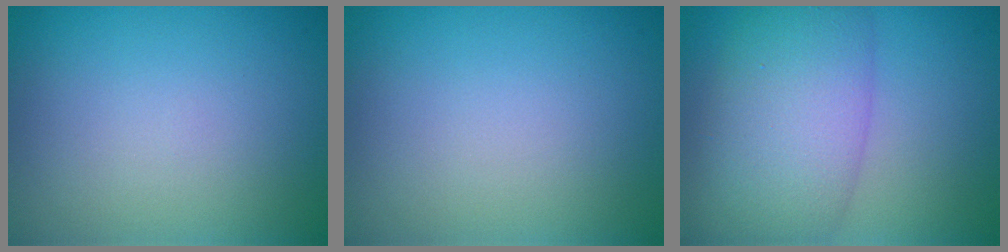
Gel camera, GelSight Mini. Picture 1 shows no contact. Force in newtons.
{"total": 0.0}
{"total": 8.7, "press": 8.7, "slide": 0.4}